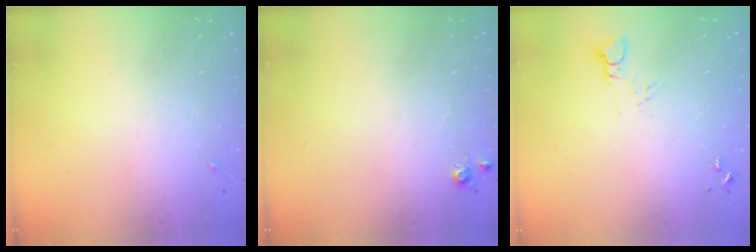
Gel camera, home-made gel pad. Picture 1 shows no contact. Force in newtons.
{"total": 5.4, "press": 5.3, "slide": 0.7}
{"total": 4.4, "press": 4.4, "slide": 0.4}